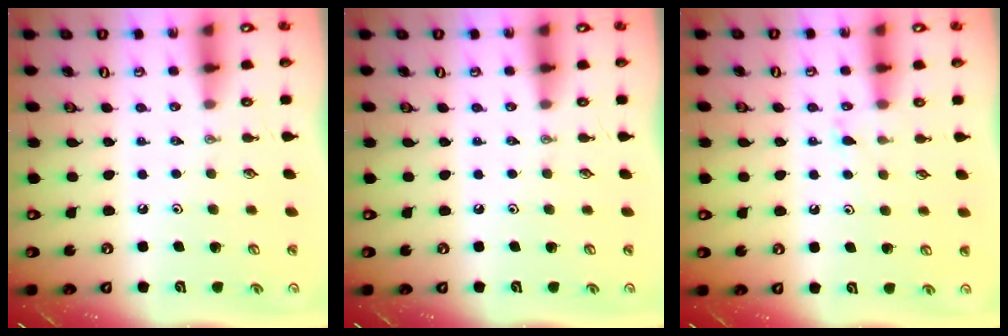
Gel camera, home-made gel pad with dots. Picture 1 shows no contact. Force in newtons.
{"total": 0.0}
{"total": 5.6, "press": 5.6, "slide": 0.6}